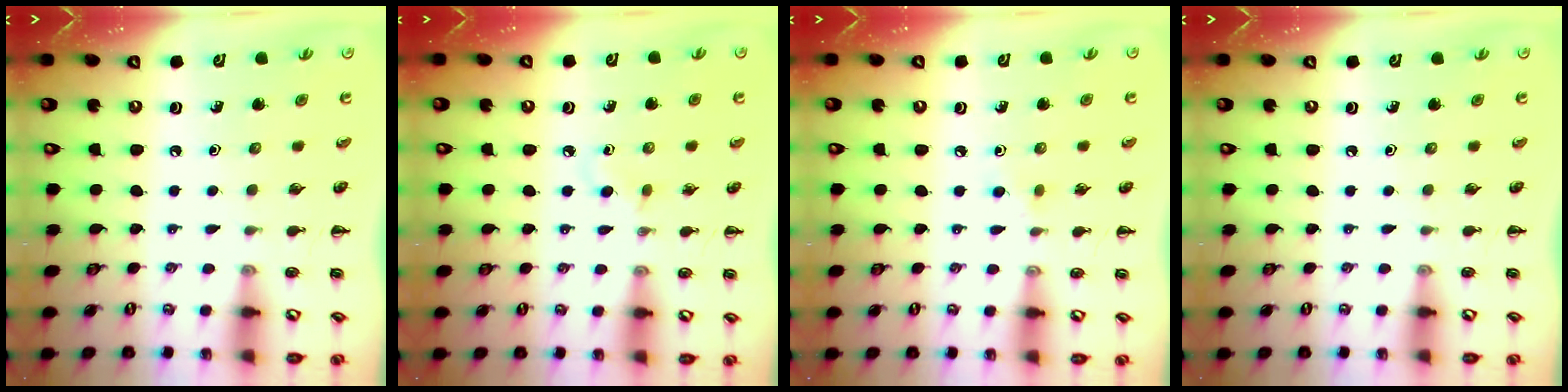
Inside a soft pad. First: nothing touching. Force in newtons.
{"total": 1.9, "press": 1.6, "slide": 1.0}
{"total": 3.9, "press": 3.5, "slide": 1.6}
{"total": 0.0}